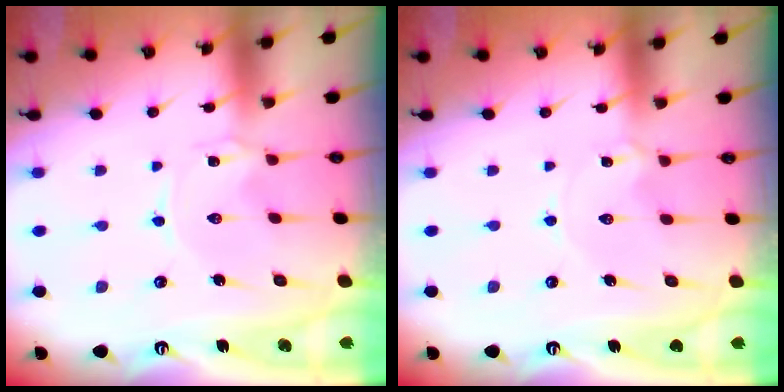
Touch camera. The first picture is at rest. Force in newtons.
{"total": 2.4, "press": 2.4, "slide": 0.3}